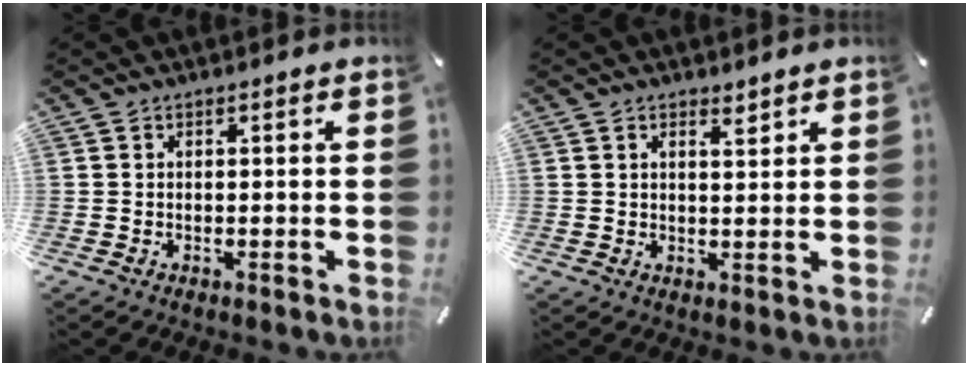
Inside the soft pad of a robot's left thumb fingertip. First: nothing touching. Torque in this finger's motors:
{"motor_torque": [-0.04, -0.55, -0.01, -0.13, 0.07]}